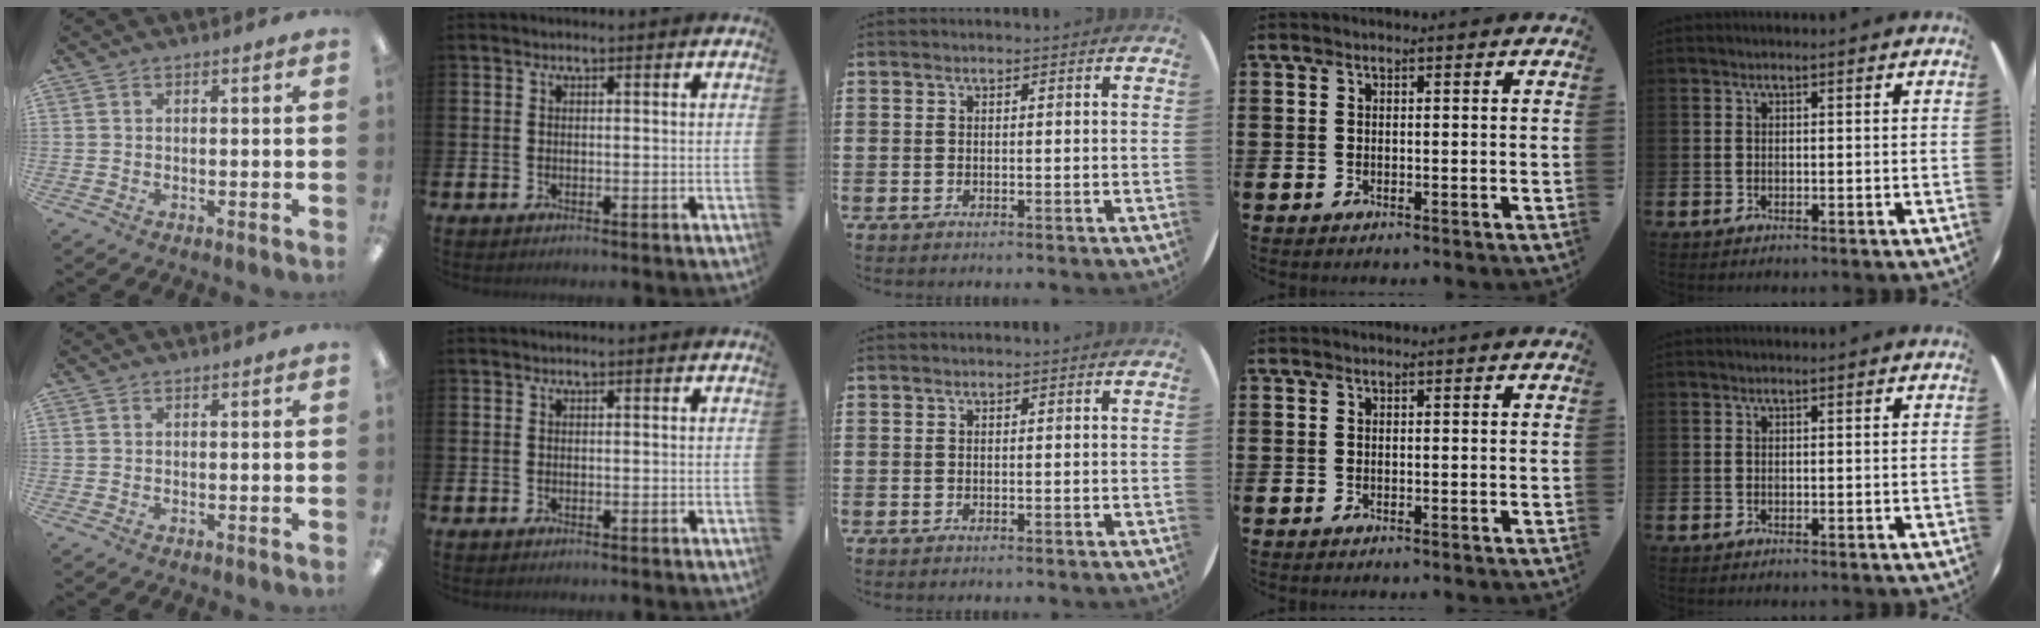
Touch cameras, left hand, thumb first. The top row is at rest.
{}